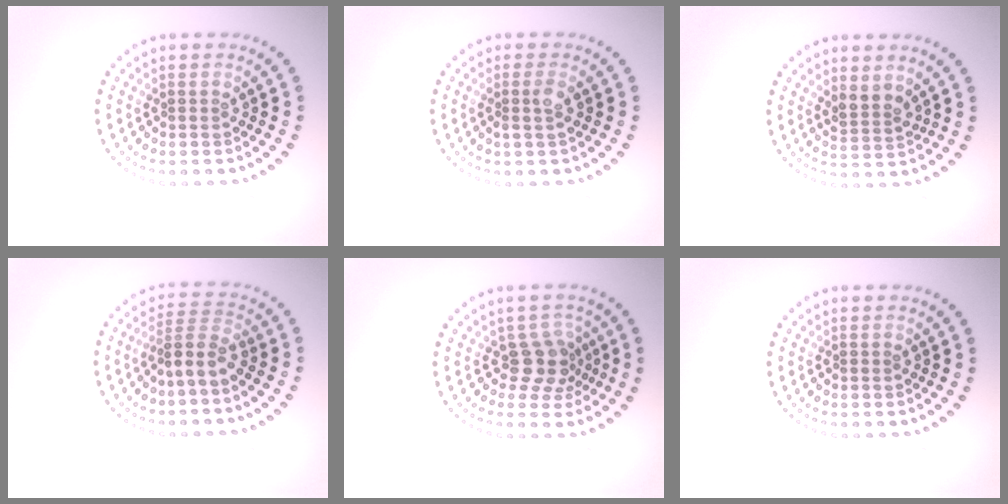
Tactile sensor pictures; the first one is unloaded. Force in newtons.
{"total": 1.6, "press": 1.4, "slide": 0.8}
{"total": 2.0, "press": 1.6, "slide": 1.2}
{"total": 2.8, "press": 2.1, "slide": 1.9}
{"total": 2.7, "press": 2.1, "slide": 1.7}
{"total": 0.0}